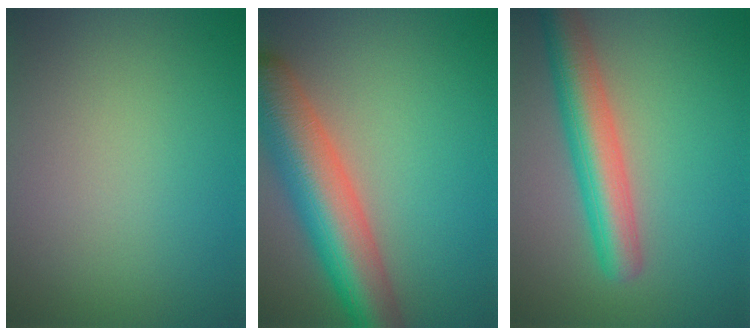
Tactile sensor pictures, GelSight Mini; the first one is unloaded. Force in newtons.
{"total": 9.3, "press": 9.3, "slide": 0.5}
{"total": 6.1, "press": 6.1, "slide": 0.3}